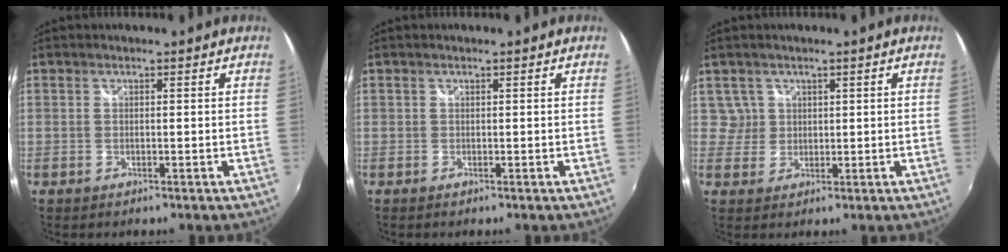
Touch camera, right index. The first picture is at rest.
{"total": 0.0}
{"total": 2.8, "force": [1.1, 2.5, -0.4], "torque": [0.027, 0.016, 0.019]}